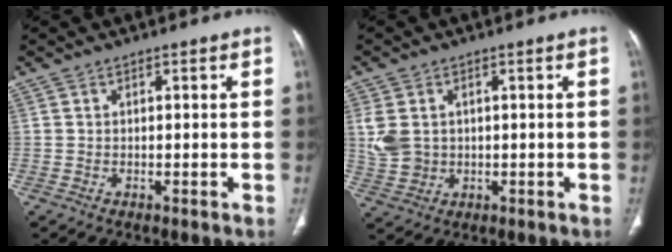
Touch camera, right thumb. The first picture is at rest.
{"total": 6.3, "force": [1.1, 5.0, 3.8], "torque": [-0.077, -0.001, 0.033]}